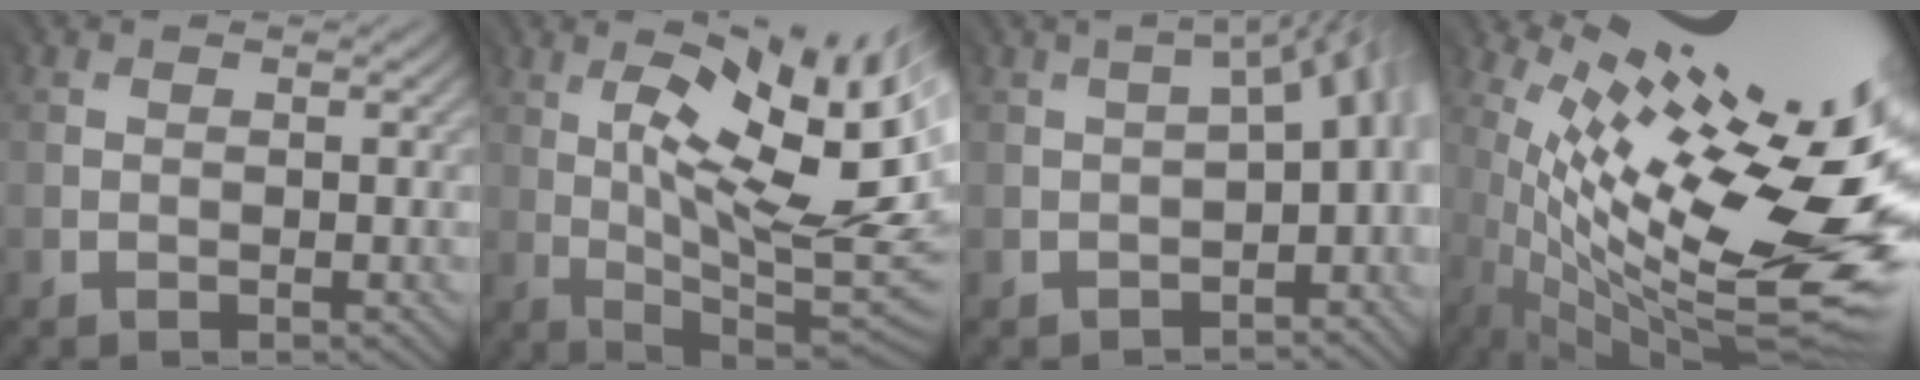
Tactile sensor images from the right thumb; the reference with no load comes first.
{"total": 14.7, "force": [3.4, 4.6, 13.5], "torque": [-0.215, 0.010, 0.068]}
{"total": 7.3, "force": [-2.8, 3.5, 5.8], "torque": [-0.055, -0.013, -0.026]}
{"total": 15.5, "force": [0.6, 3.6, 15.1], "torque": [-0.242, -0.005, 0.036]}